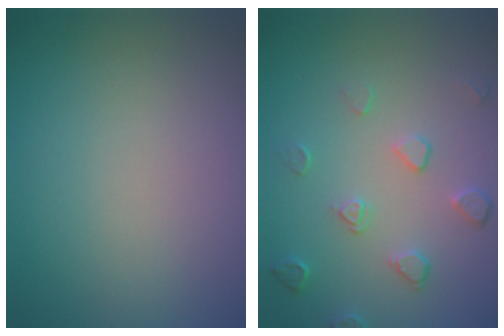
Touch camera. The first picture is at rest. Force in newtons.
{"total": 2.1, "press": 1.4, "slide": 1.5}